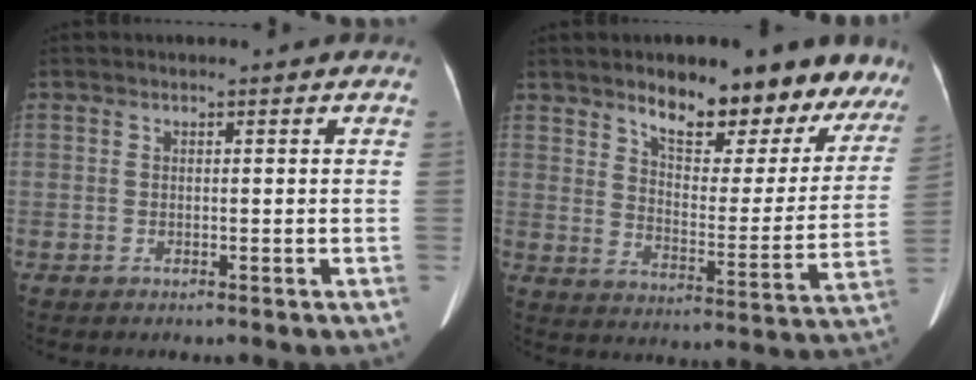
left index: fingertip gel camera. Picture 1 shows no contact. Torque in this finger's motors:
{"motor_torque": [1.22, -0.92, 0.89, 0.06]}